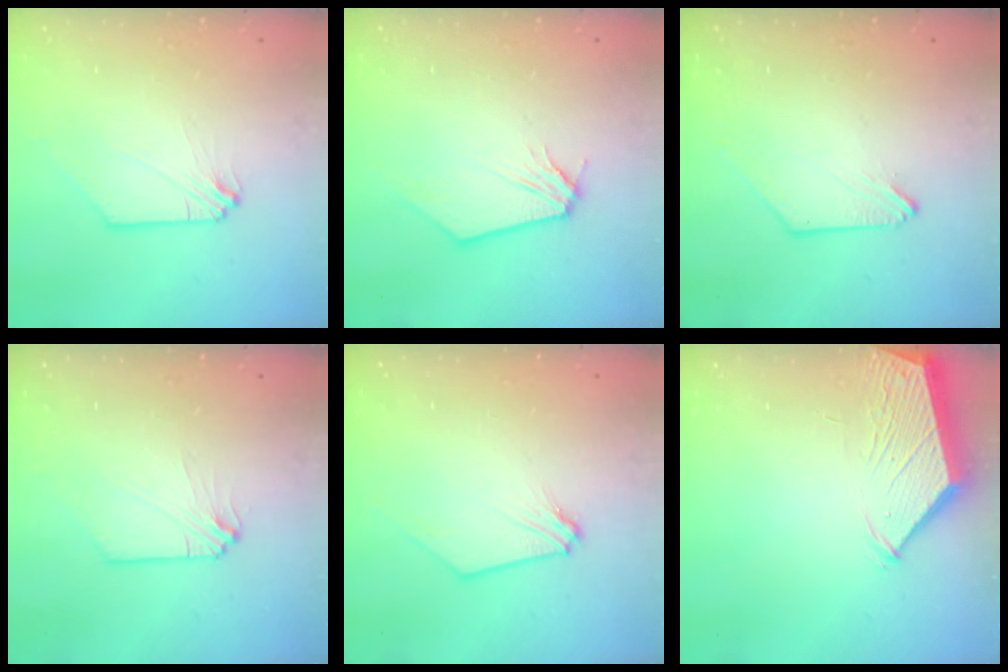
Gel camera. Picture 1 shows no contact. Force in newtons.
{"total": 0.0}
{"total": 0.0}
{"total": 0.0}
{"total": 0.0}
{"total": 3.2, "press": 3.2, "slide": 0.4}